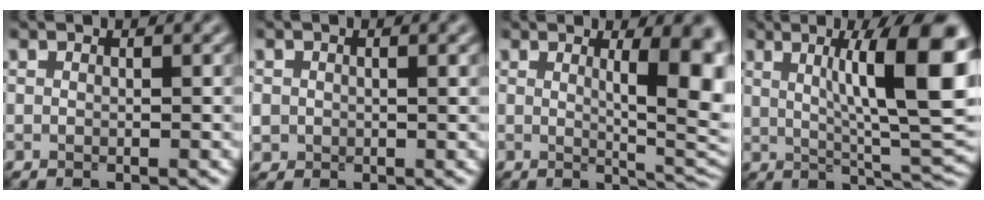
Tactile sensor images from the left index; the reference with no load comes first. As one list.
[{"total": 2.0, "force": [0.3, 1.8, 0.9], "torque": [-0.022, -0.004, 0.006]}, {"total": 8.9, "force": [1.7, 2.5, 8.3], "torque": [-0.094, -0.009, 0.030]}, {"total": 11.3, "force": [2.9, 2.7, 10.6], "torque": [-0.144, 0.002, 0.049]}]